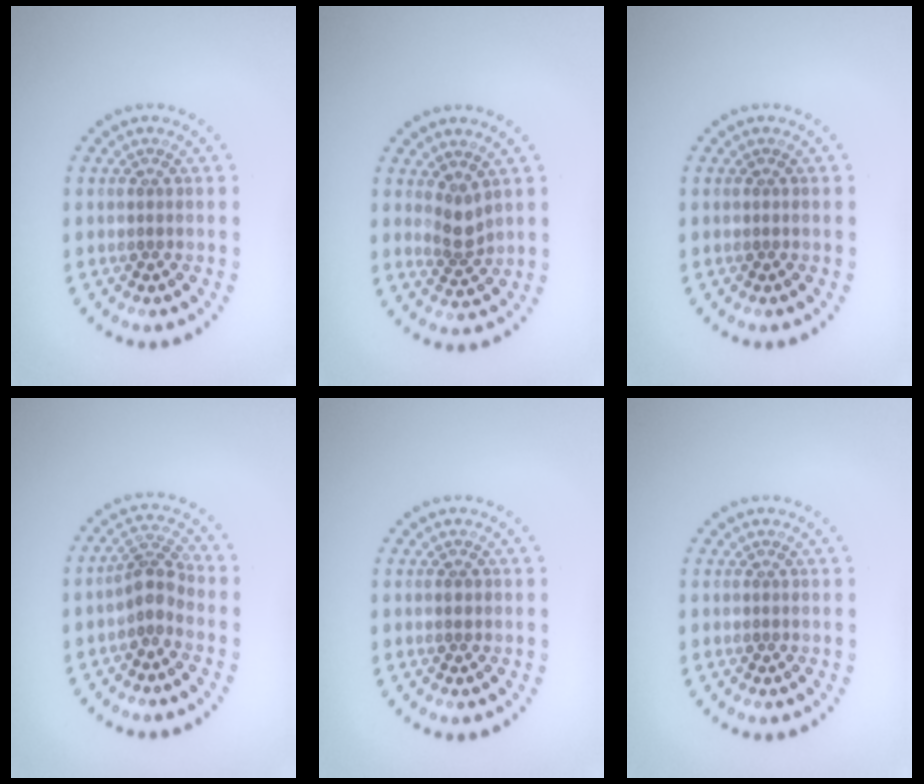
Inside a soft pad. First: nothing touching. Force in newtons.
{"total": 2.1, "press": 1.5, "slide": 1.5}
{"total": 0.0}
{"total": 2.7, "press": 2.1, "slide": 1.7}
{"total": 0.9, "press": 0.9, "slide": 0.2}
{"total": 0.0}